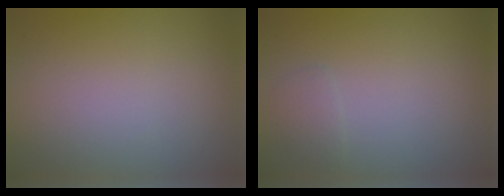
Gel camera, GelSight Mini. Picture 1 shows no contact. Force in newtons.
{"total": 0.9, "press": 0.9, "slide": 0.0}